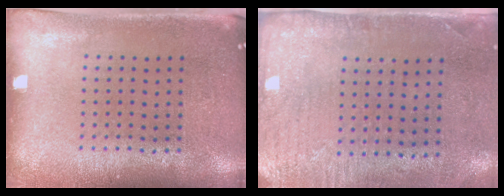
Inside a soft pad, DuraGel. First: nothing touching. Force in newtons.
{"total": 2.9, "press": 2.3, "slide": 1.7}